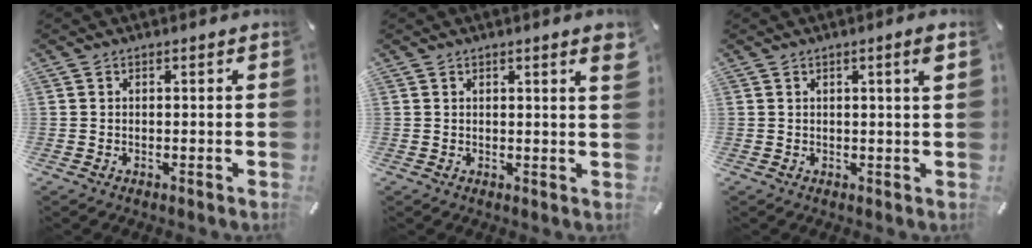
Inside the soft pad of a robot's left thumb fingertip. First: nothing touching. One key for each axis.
{"total": 2.7, "fx": 1.3, "fy": 0.2, "fz": 2.3, "tx": -0.038, "ty": -0.003, "tz": 0.021}
{"total": 3.1, "fx": 1.0, "fy": 0.1, "fz": 2.9, "tx": -0.048, "ty": -0.004, "tz": 0.013}